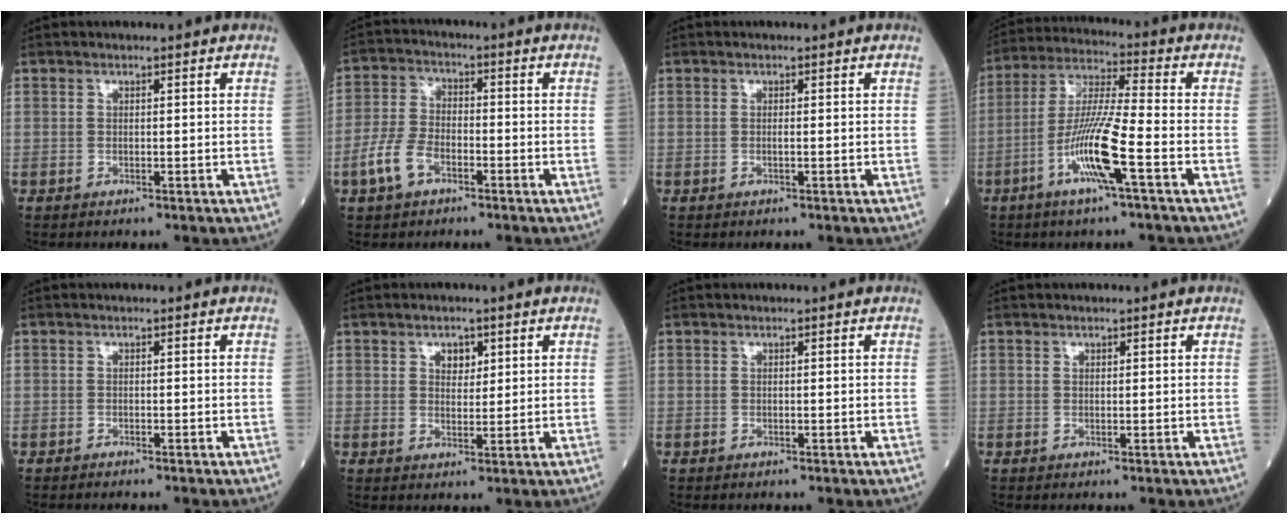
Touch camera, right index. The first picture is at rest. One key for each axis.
{"total": 6.4, "fx": -3.2, "fy": 3.6, "fz": 4.3, "tx": -0.101, "ty": 0.008, "tz": -0.065}
{"total": 0.7, "fx": -0.1, "fy": 0.1, "fz": 0.7, "tx": -0.015, "ty": -0.001, "tz": -0.001}
{"total": 11.5, "fx": -4.4, "fy": 0.1, "fz": 10.6, "tx": -0.213, "ty": -0.004, "tz": -0.089}
{"total": 1.1, "fx": -1.0, "fy": 0.0, "fz": 0.5, "tx": -0.011, "ty": -0.004, "tz": -0.010}
{"total": 2.7, "fx": 1.3, "fy": 1.8, "fz": 1.6, "tx": -0.019, "ty": 0.002, "tz": 0.020}
{"total": 0.0}
{"total": 0.0}